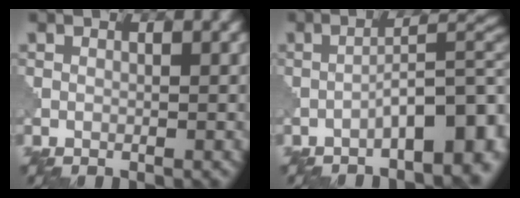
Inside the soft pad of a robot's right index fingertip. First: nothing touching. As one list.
[{"total": 8.3, "force": [-3.7, 2.4, 7.0], "torque": [-0.098, 0.011, -0.054]}]